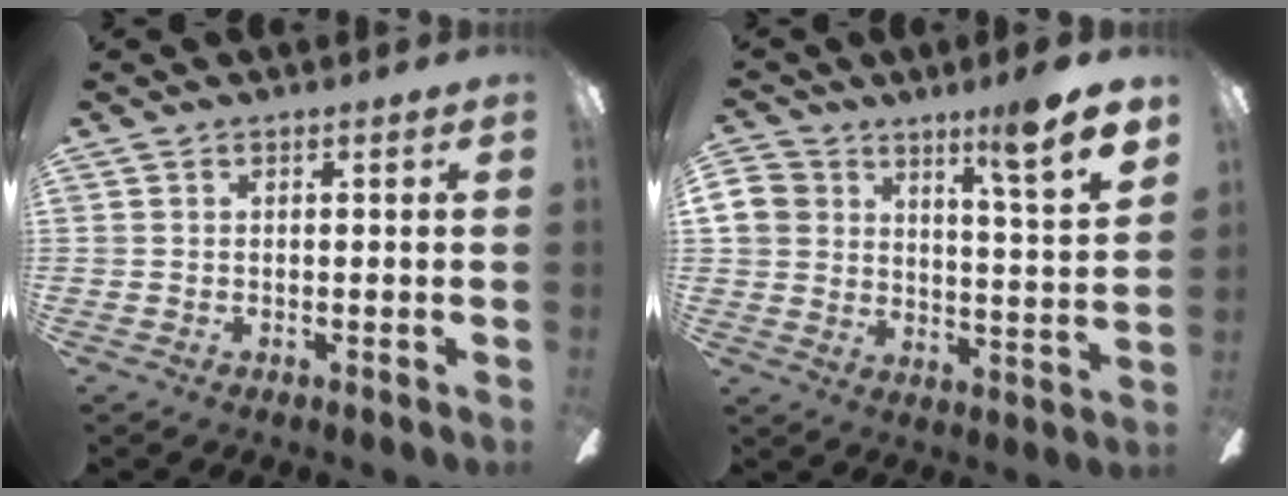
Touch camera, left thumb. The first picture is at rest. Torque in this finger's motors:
{"motor_torque": [2.07, 1.83, 1.37, -1.40, 0.18]}